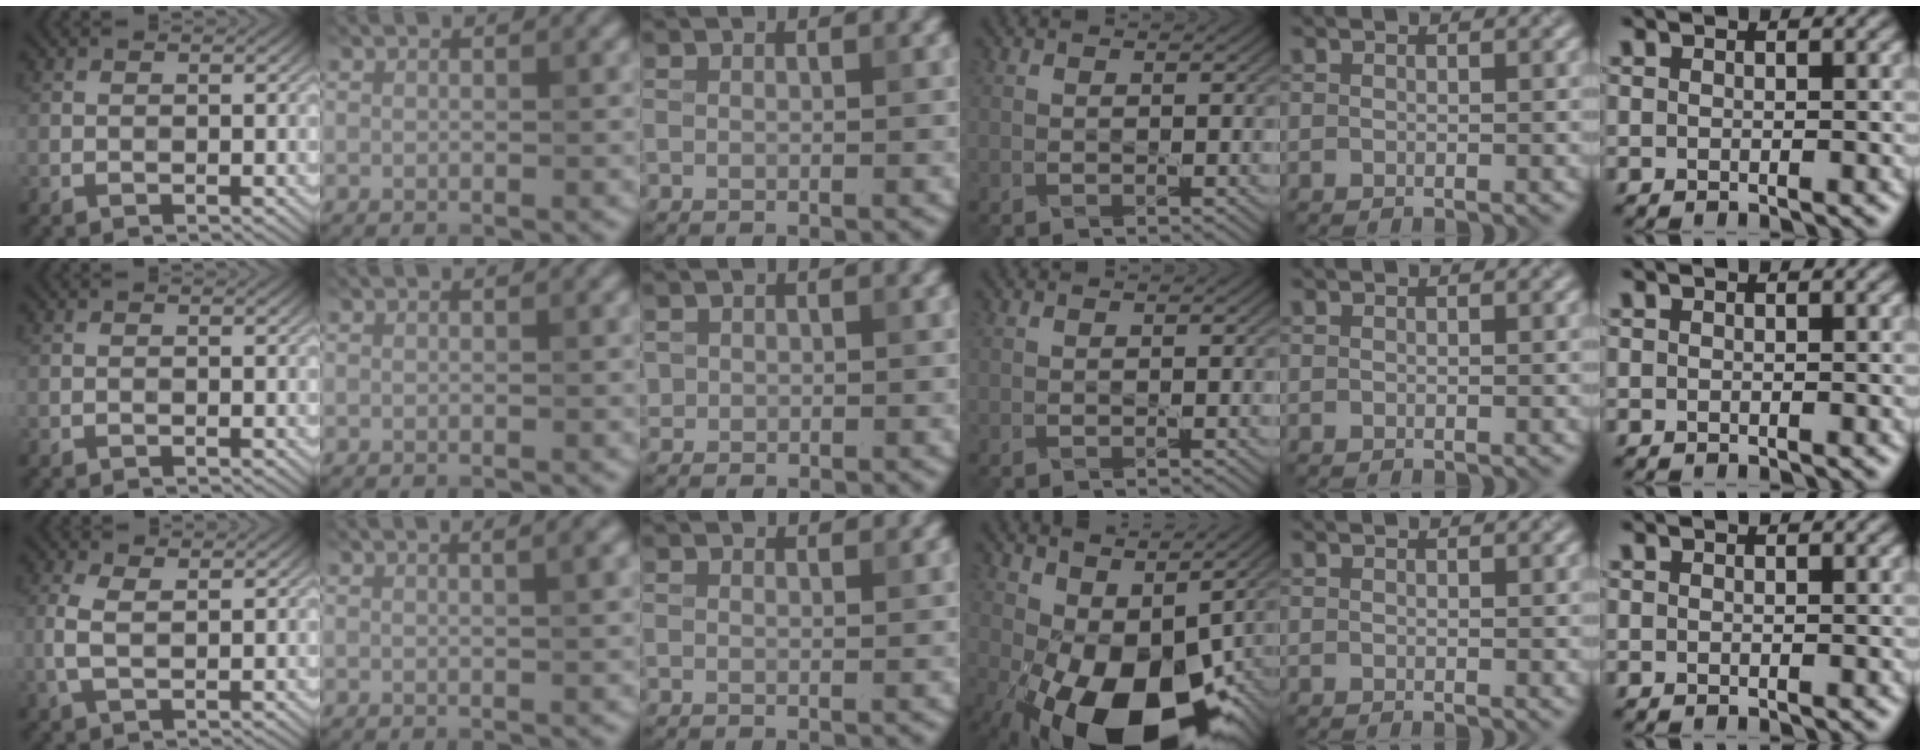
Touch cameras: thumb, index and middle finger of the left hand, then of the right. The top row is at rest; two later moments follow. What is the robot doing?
{"motion": "disassemble", "object": "velcro strap"}